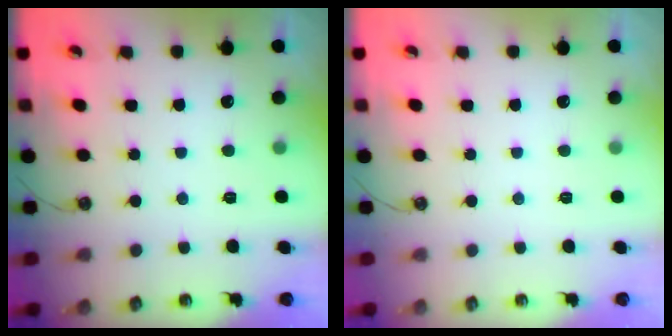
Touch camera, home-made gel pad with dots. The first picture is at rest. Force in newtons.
{"total": 0.0}